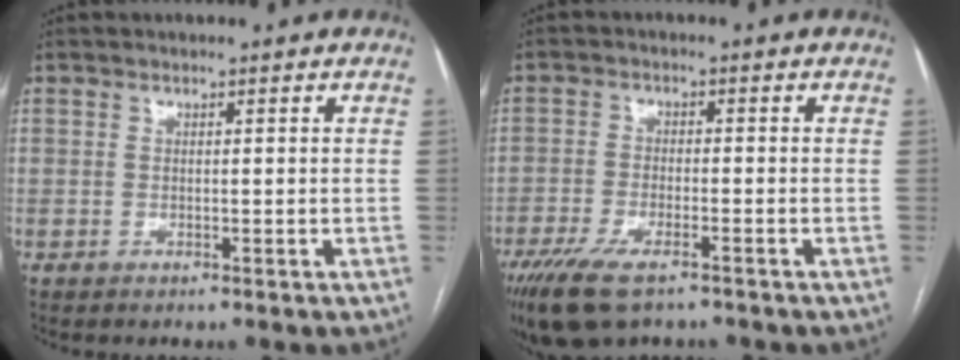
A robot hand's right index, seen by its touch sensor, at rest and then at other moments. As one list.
[{"total": 9.3, "force": [-6.5, 2.8, 6.0], "torque": [-0.109, -0.018, -0.112]}]